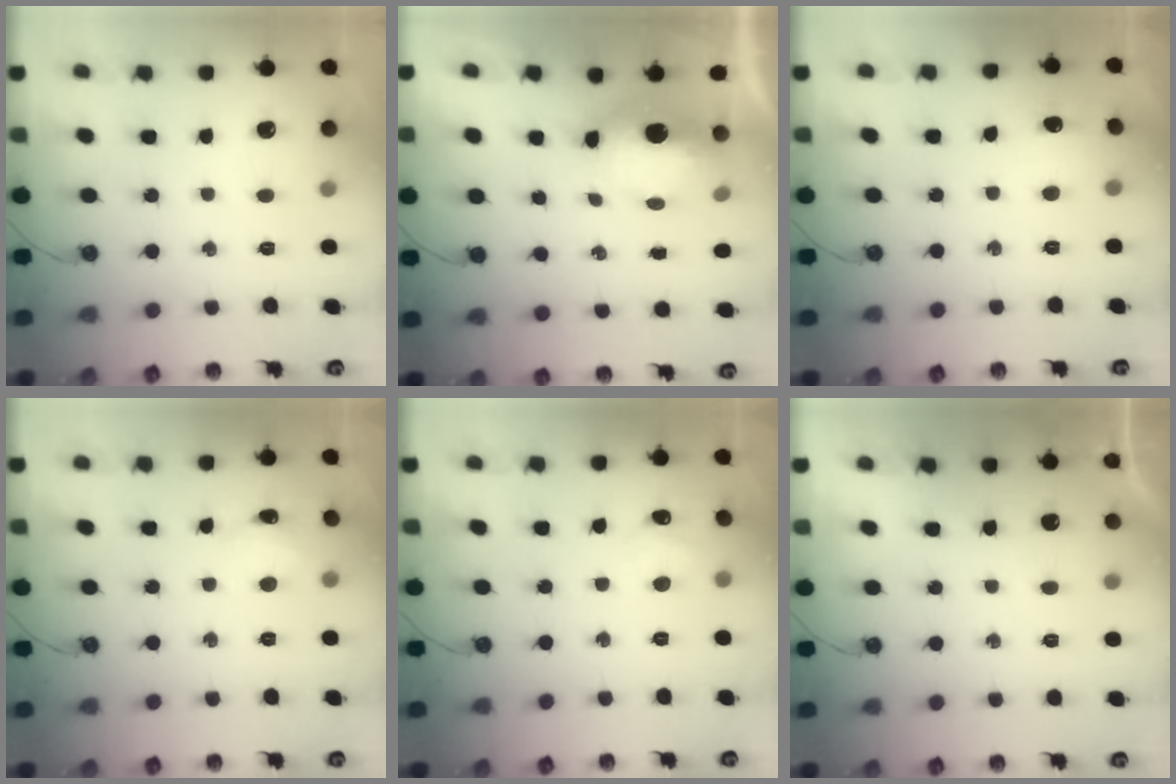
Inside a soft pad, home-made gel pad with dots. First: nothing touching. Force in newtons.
{"total": 8.5, "press": 8.4, "slide": 1.4}
{"total": 4.9, "press": 4.9, "slide": 0.7}
{"total": 2.4, "press": 2.3, "slide": 0.5}
{"total": 2.8, "press": 2.8, "slide": 0.3}
{"total": 0.0}